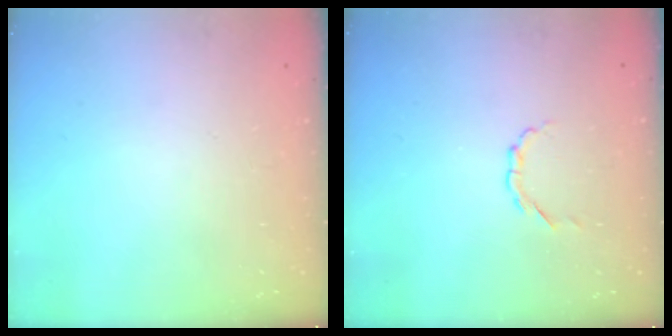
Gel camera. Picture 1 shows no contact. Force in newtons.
{"total": 2.9, "press": 2.7, "slide": 1.1}